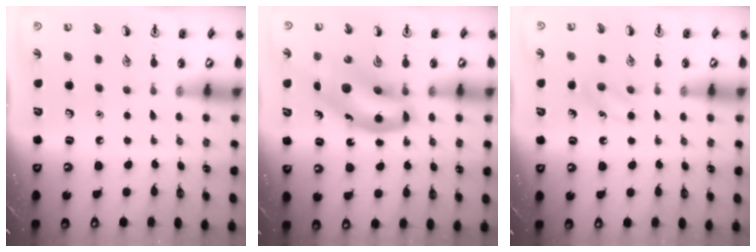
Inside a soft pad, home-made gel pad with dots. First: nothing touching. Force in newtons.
{"total": 10.7, "press": 10.4, "slide": 2.8}
{"total": 6.1, "press": 5.8, "slide": 1.7}